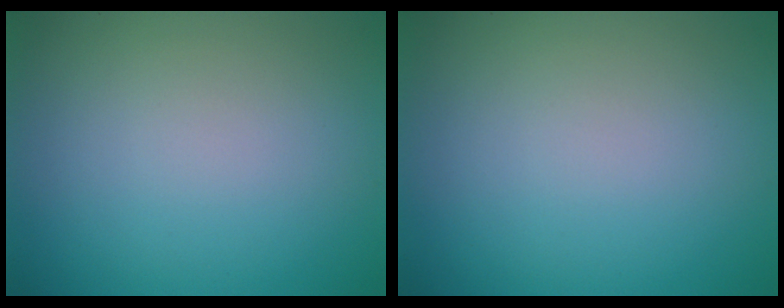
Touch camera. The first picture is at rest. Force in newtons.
{"total": 0.0}